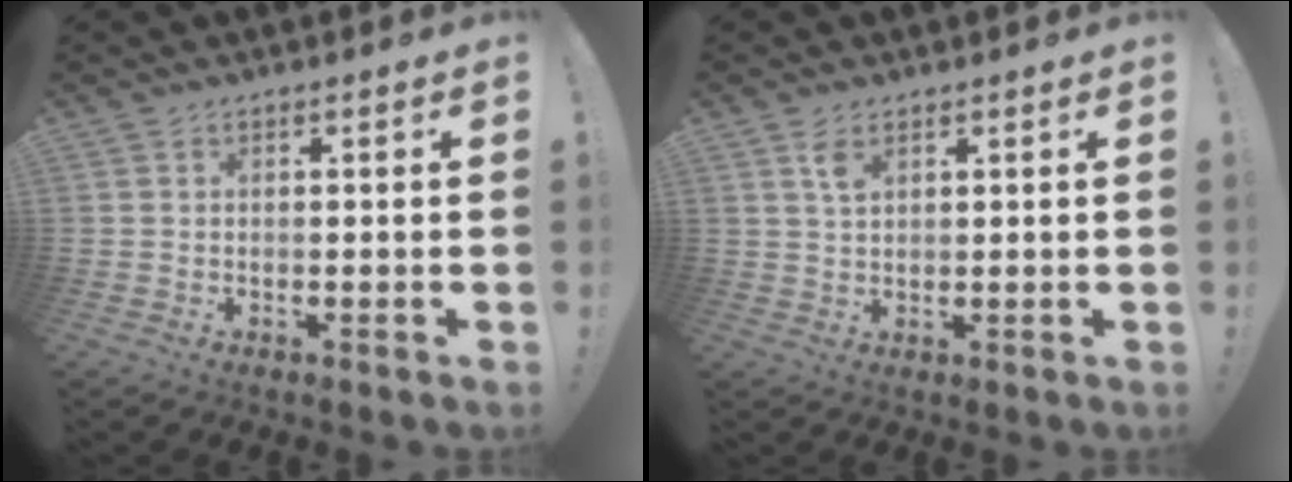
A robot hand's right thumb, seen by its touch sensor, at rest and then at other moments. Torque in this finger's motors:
{"motor_torque": [0.12, -0.05, -0.14, 0.12, 0.03]}